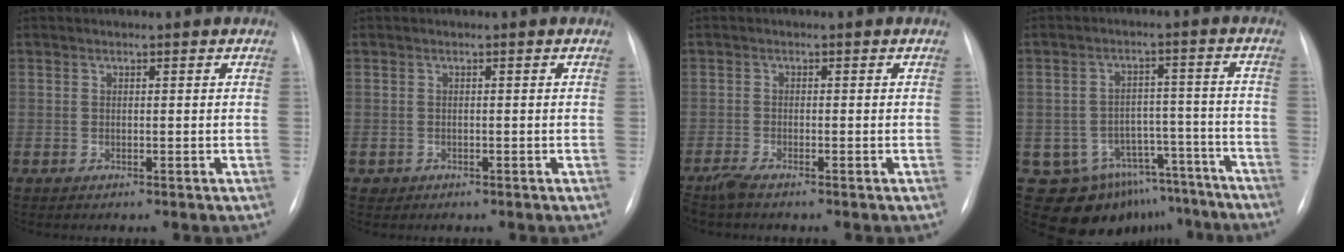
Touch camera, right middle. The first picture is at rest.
{"total": 0.8, "force": [-0.4, 0.7, 0.0], "torque": [-0.002, 0.003, -0.007]}
{"total": 2.2, "force": [-1.9, 0.1, 1.2], "torque": [-0.036, -0.008, -0.039]}
{"total": 13.4, "force": [-10.1, 8.6, 2.0], "torque": [-0.017, 0.057, -0.123]}